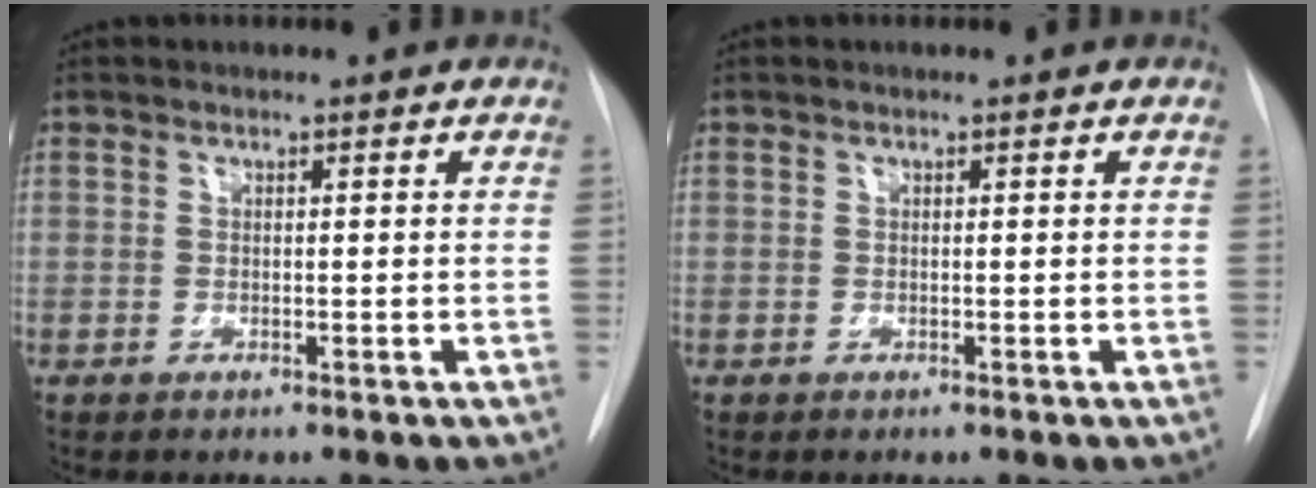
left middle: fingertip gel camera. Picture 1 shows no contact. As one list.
[{"total": 0.0}]